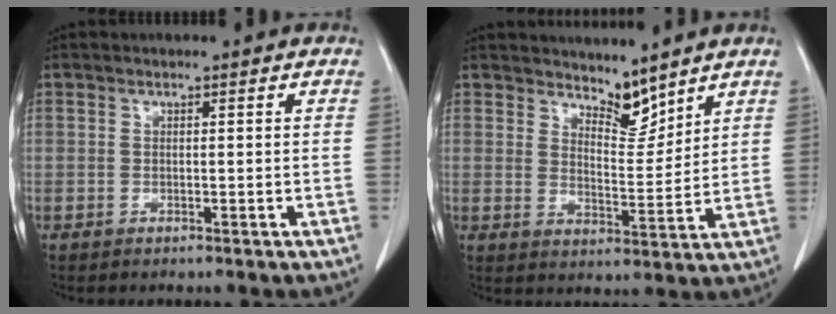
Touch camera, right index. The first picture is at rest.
{"total": 5.2, "force": [4.7, 1.4, 1.6], "torque": [-0.026, -0.009, 0.087]}